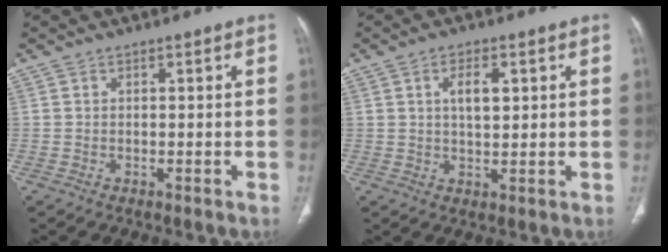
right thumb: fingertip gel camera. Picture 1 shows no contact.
{"total": 5.1, "force": [1.6, 2.2, 4.3], "torque": [-0.069, -0.005, 0.029]}